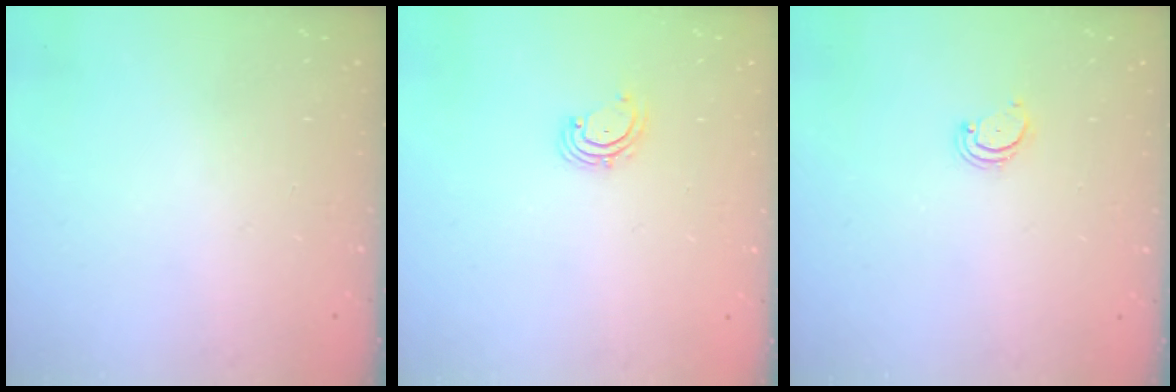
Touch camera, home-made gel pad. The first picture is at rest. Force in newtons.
{"total": 2.0, "press": 2.0, "slide": 0.4}
{"total": 2.6, "press": 2.5, "slide": 0.5}